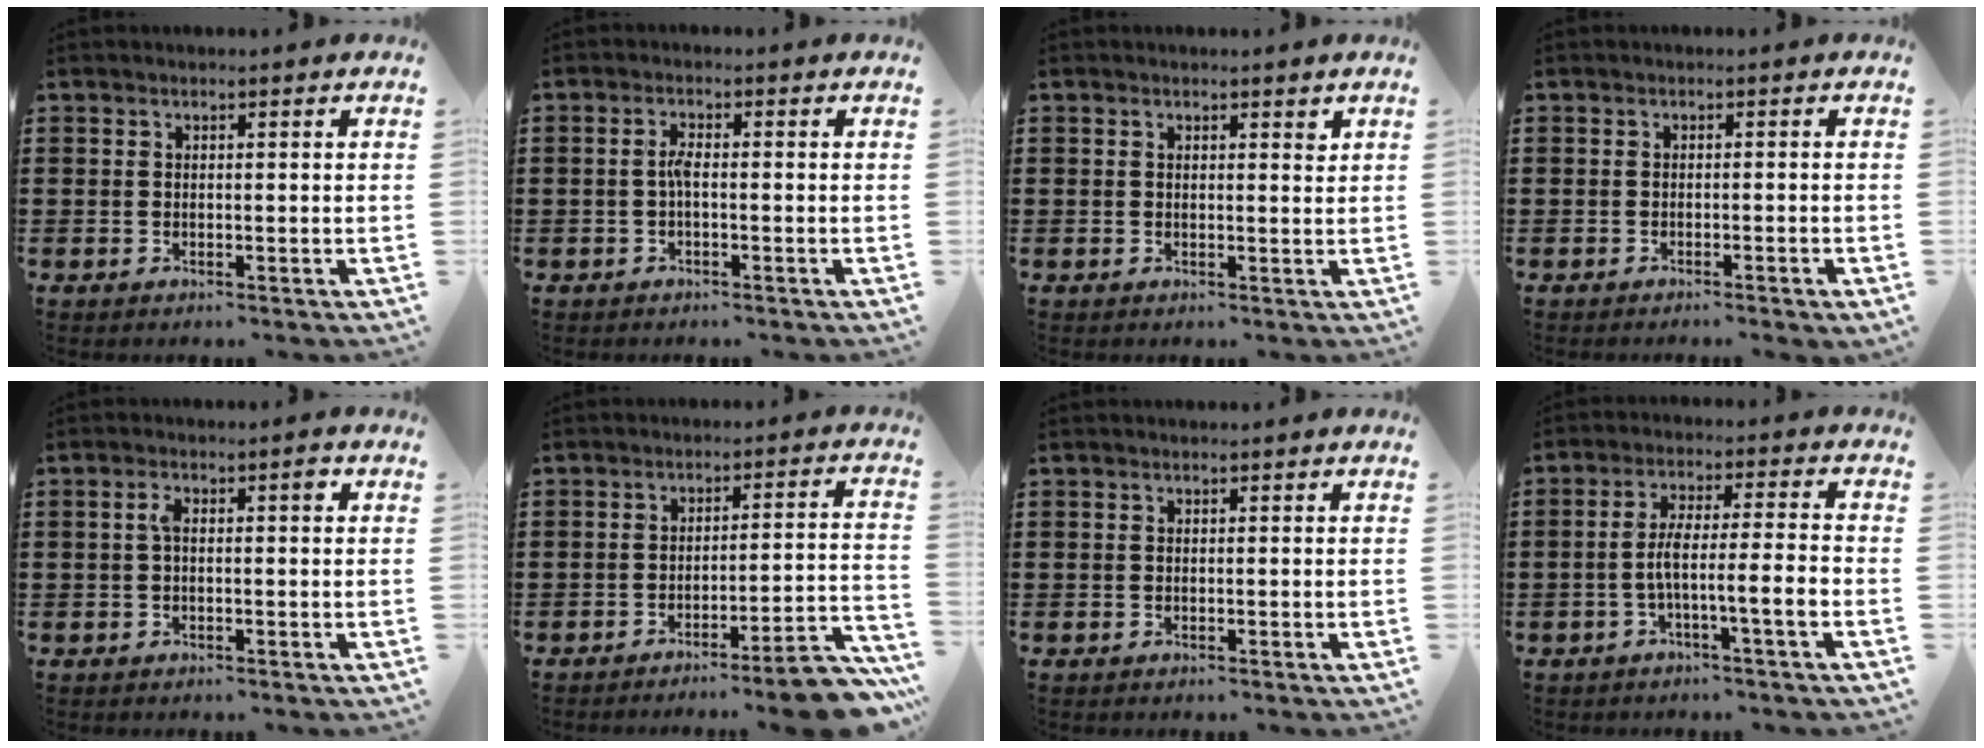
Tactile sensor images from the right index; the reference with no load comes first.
{"total": 2.1, "force": [-0.4, 0.5, 2.0], "torque": [-0.047, 0.000, -0.012]}
{"total": 1.0, "force": [0.6, 0.4, 0.8], "torque": [-0.008, -0.001, 0.009]}
{"total": 0.6, "force": [-0.5, -0.1, 0.1], "torque": [-0.003, -0.001, -0.011]}
{"total": 2.9, "force": [0.2, 0.7, 2.8], "torque": [-0.045, 0.002, -0.001]}
{"total": 6.9, "force": [-5.9, 0.0, 3.6], "torque": [-0.050, 0.002, -0.108]}
{"total": 0.0}
{"total": 6.3, "force": [-2.3, 0.2, 5.9], "torque": [-0.111, -0.002, -0.048]}